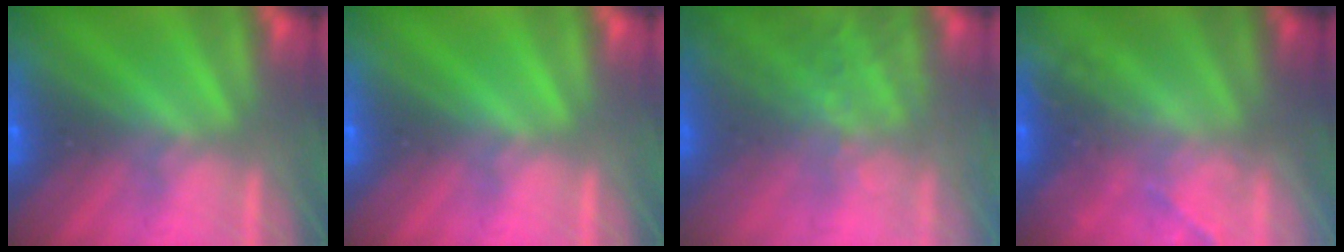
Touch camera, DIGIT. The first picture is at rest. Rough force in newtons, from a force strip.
{"total": 0.0}
{"total": 7.6}
{"total": 2.3}